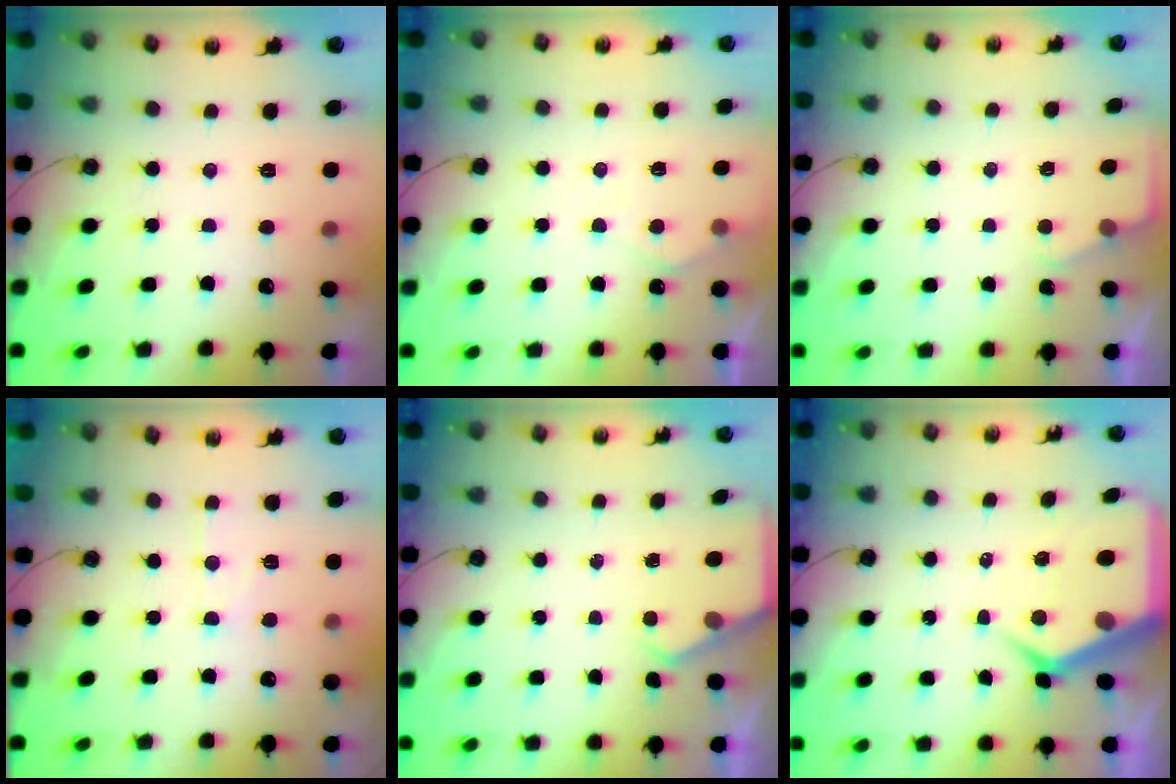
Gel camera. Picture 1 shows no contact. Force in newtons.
{"total": 4.6, "press": 4.6, "slide": 0.6}
{"total": 2.1, "press": 2.1, "slide": 0.3}
{"total": 6.4, "press": 6.4, "slide": 0.2}
{"total": 2.2, "press": 2.1, "slide": 0.3}
{"total": 9.5, "press": 9.4, "slide": 0.9}